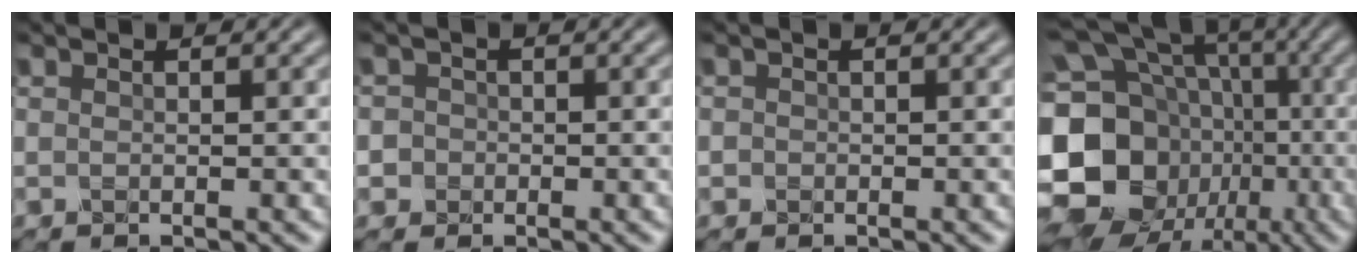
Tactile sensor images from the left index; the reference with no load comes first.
{"total": 2.3, "force": [-0.2, 2.2, 0.6], "torque": [0.007, 0.013, -0.025]}
{"total": 0.5, "force": [-0.1, 0.5, 0.1], "torque": [0.003, -0.004, -0.004]}
{"total": 22.1, "force": [-5.3, 19.0, 9.9], "torque": [-0.217, 0.004, -0.123]}